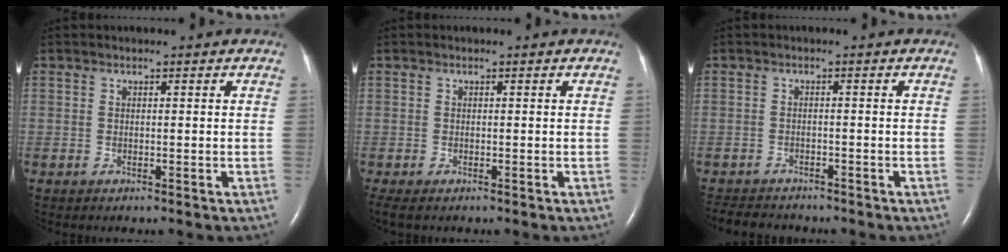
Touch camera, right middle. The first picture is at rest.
{"total": 2.0, "force": [-1.5, 0.7, 1.1], "torque": [-0.019, -0.007, -0.021]}
{"total": 6.1, "force": [-5.7, 1.7, 1.6], "torque": [-0.027, -0.009, -0.084]}